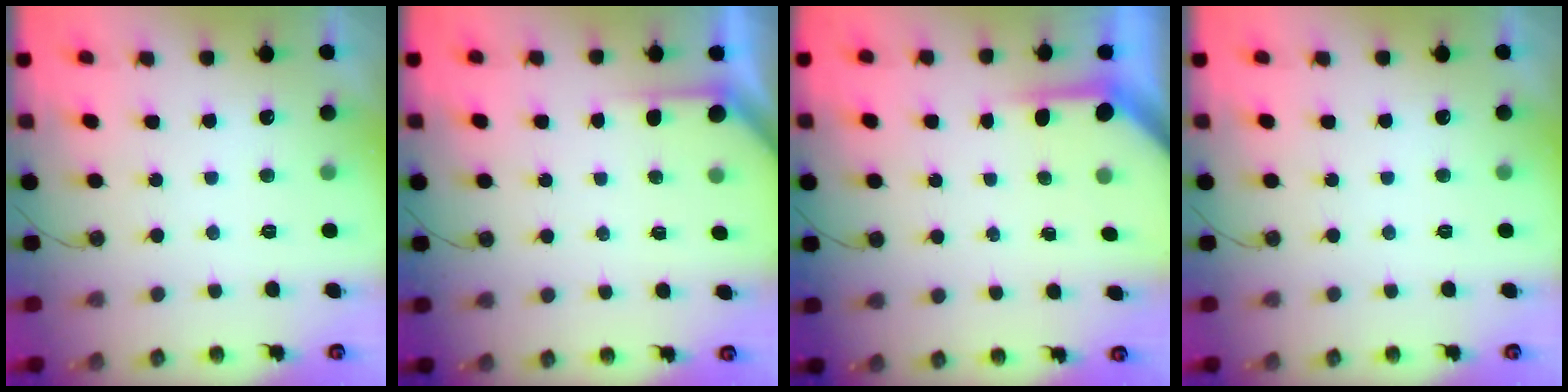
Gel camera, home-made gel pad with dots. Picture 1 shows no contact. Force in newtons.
{"total": 2.2, "press": 2.2, "slide": 0.3}
{"total": 3.6, "press": 3.6, "slide": 0.4}
{"total": 0.0}